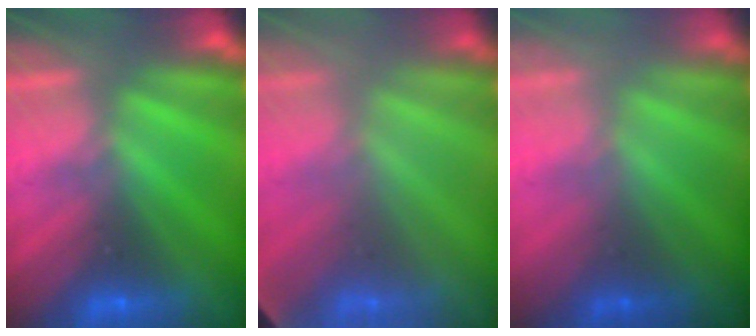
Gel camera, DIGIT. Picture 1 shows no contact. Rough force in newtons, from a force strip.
{"total": 1.8}
{"total": 2.3}